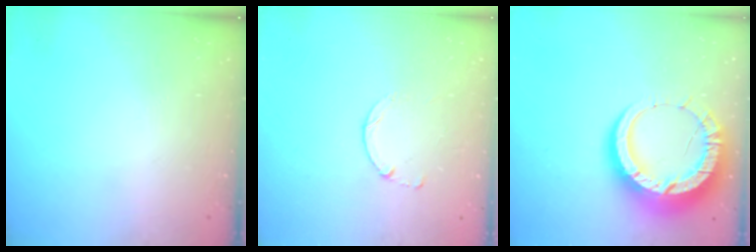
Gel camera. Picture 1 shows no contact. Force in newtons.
{"total": 0.0}
{"total": 16.0, "press": 15.9, "slide": 1.7}